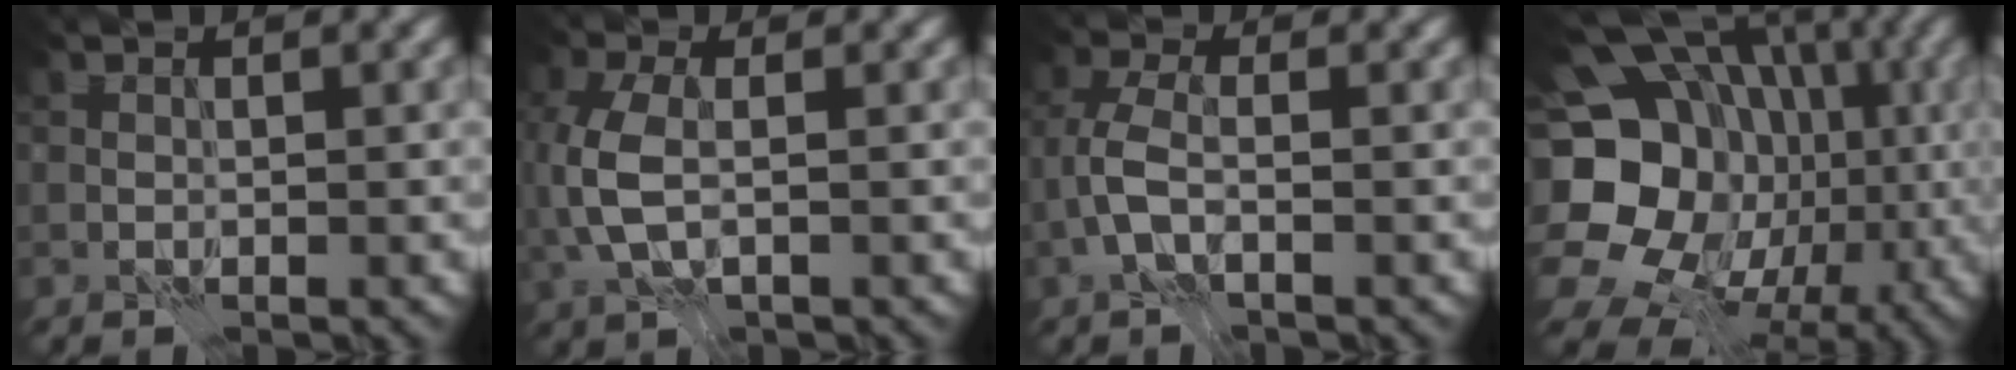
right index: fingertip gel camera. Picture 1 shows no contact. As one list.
[{"total": 5.4, "force": [-0.6, 3.3, 4.3], "torque": [-0.115, -0.001, -0.014]}, {"total": 3.7, "force": [-1.5, 1.7, 2.9], "torque": [-0.073, 0.003, -0.039]}, {"total": 20.7, "force": [-1.9, 18.1, 9.7], "torque": [-0.190, 0.016, -0.050]}]